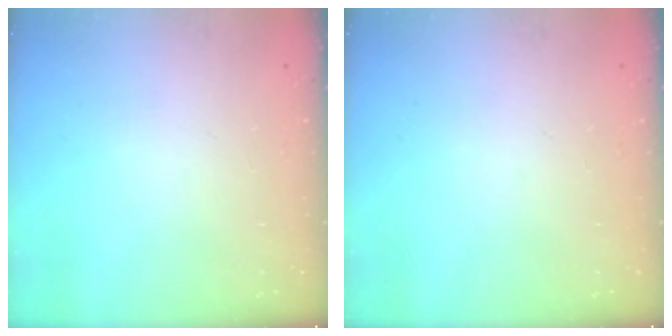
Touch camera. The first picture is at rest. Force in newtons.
{"total": 0.0}